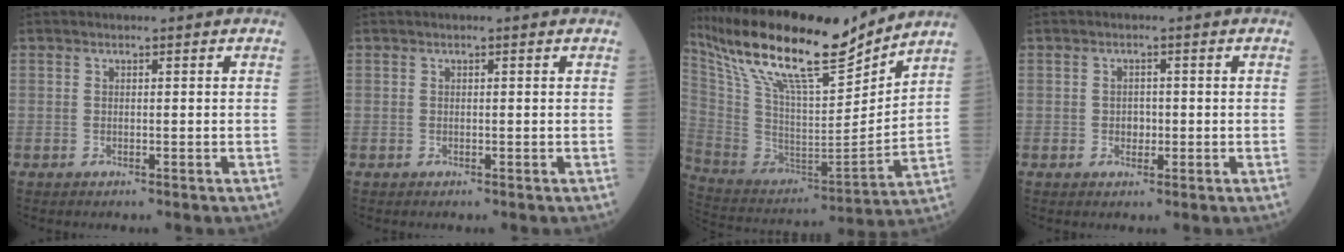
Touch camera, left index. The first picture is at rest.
{"total": 0.0}
{"total": 22.9, "force": [18.1, 3.7, 13.5], "torque": [-0.261, -0.003, 0.326]}
{"total": 1.7, "force": [-0.7, 1.3, 0.9], "torque": [-0.013, -0.002, -0.011]}